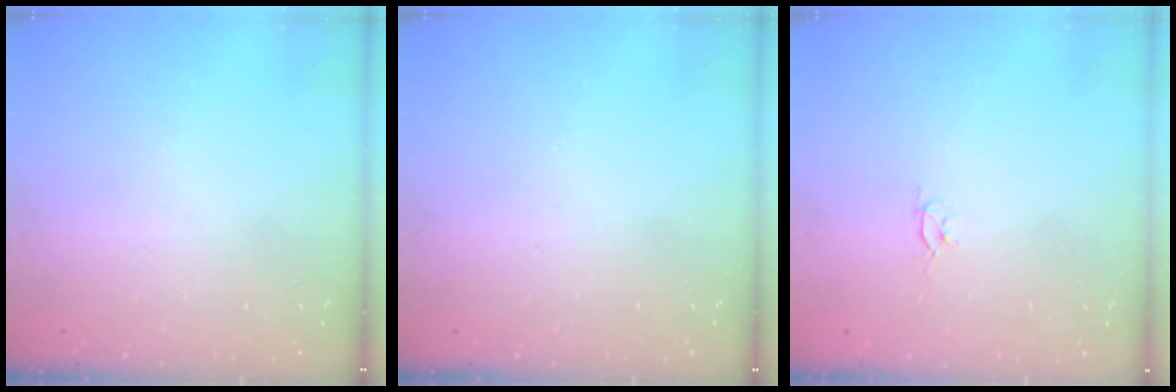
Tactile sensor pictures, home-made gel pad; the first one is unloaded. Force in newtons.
{"total": 0.0}
{"total": 2.6, "press": 2.6, "slide": 0.3}